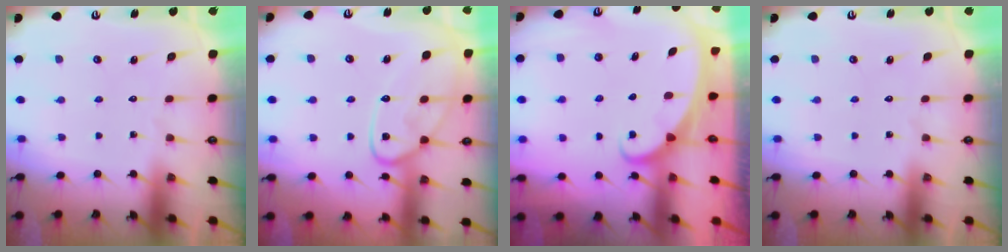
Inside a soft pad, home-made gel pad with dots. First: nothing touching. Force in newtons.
{"total": 12.9, "press": 12.9, "slide": 1.0}
{"total": 1.7, "press": 1.7, "slide": 0.1}
{"total": 0.0}